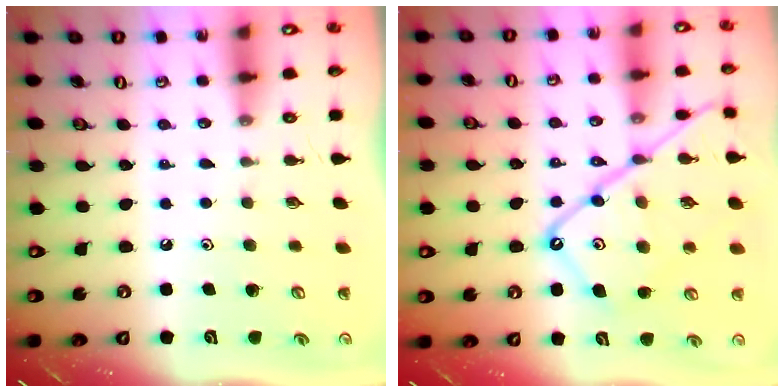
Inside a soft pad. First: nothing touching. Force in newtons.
{"total": 18.0, "press": 17.9, "slide": 1.9}